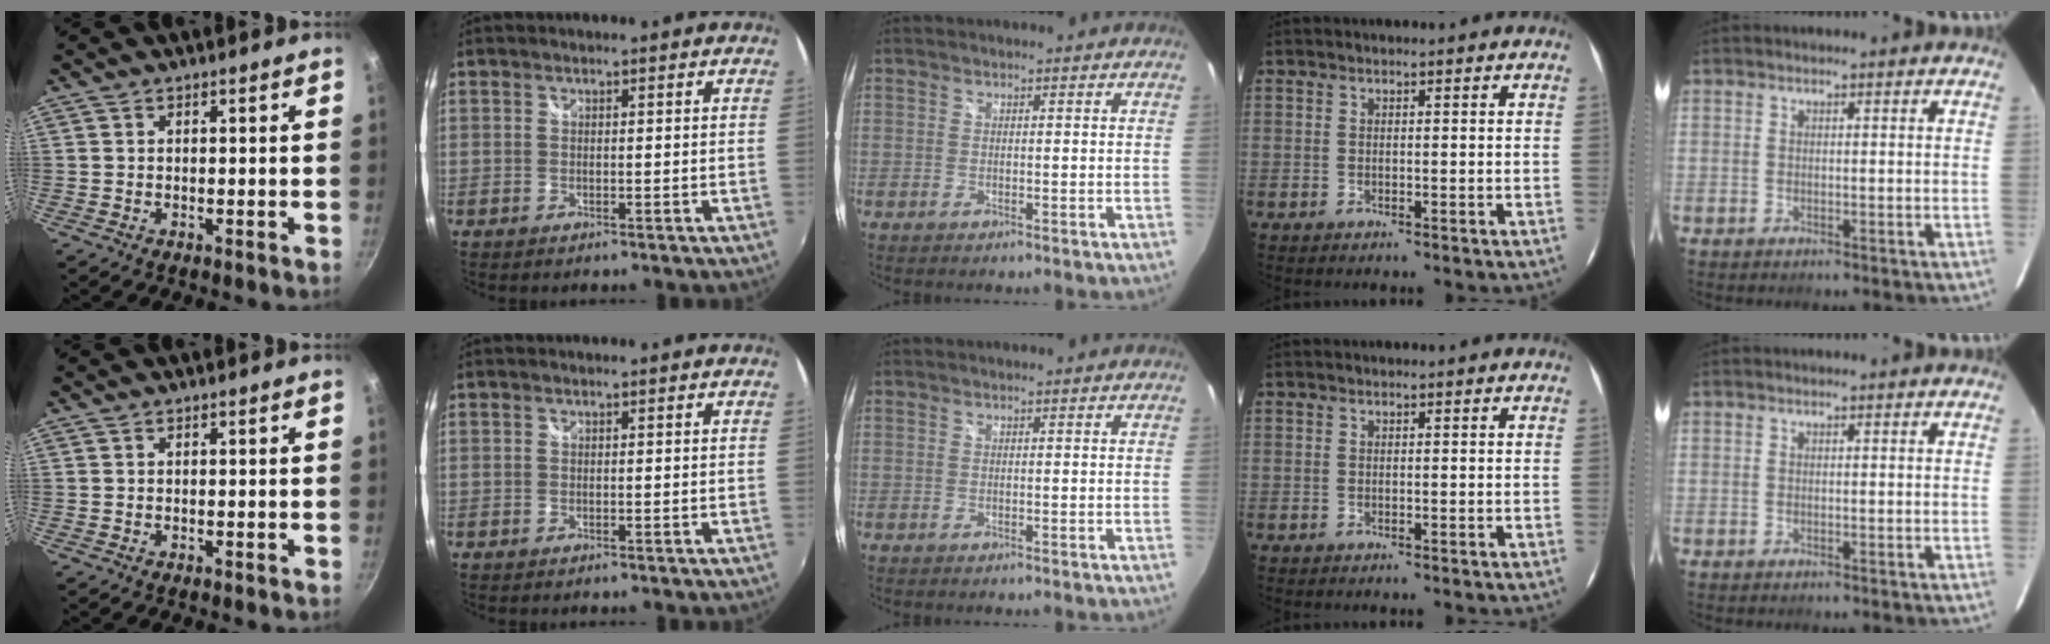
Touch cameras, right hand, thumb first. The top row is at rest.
{}